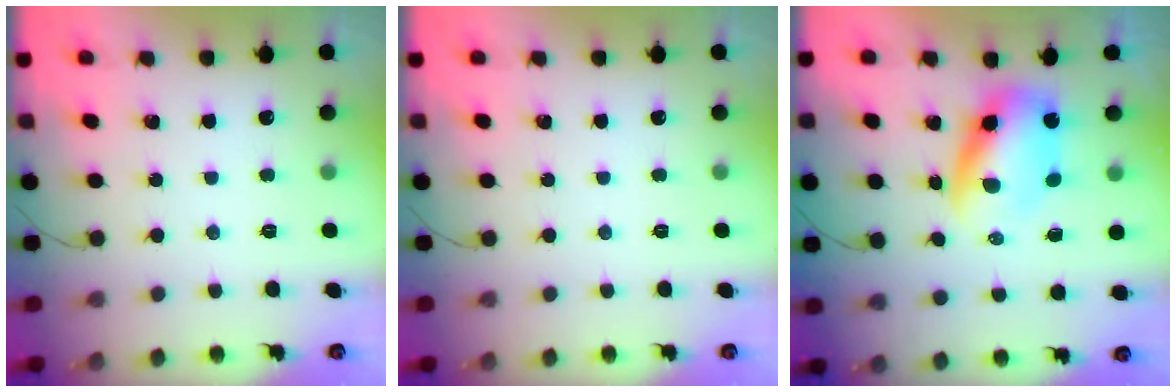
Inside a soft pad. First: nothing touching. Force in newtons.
{"total": 0.0}
{"total": 7.2, "press": 7.0, "slide": 1.7}